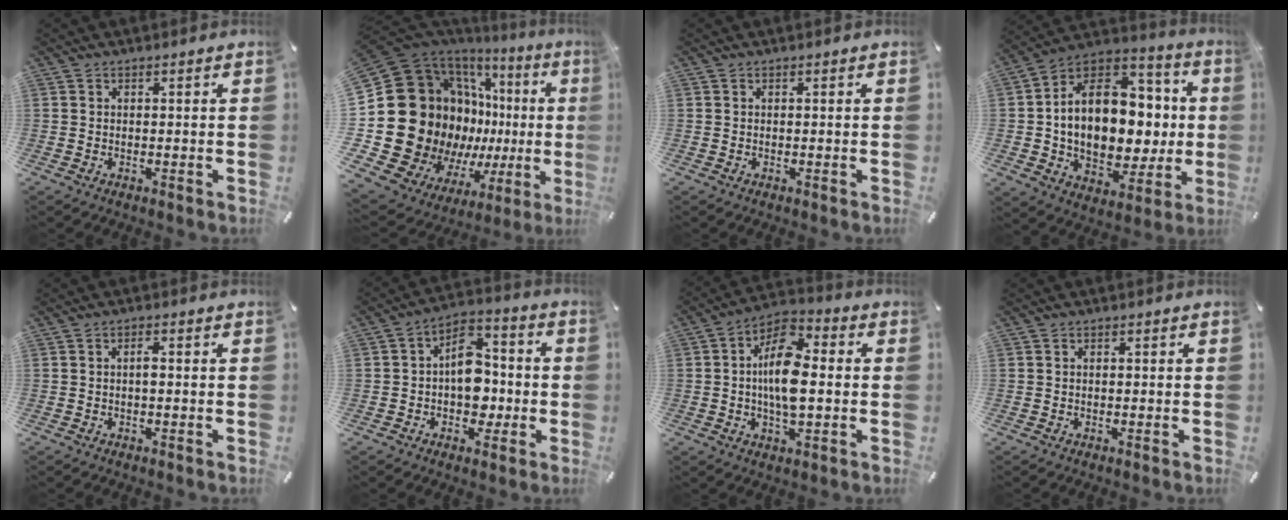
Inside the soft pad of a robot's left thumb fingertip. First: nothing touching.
{"total": 33.3, "force": [-1.2, 23.4, 23.6], "torque": [-0.391, -0.070, 0.060]}
{"total": 0.0}
{"total": 18.2, "force": [-0.3, 13.6, 12.1], "torque": [-0.209, -0.015, 0.002]}
{"total": 1.8, "force": [-0.2, 0.7, 1.6], "torque": [-0.032, 0.002, -0.005]}
{"total": 11.1, "force": [-1.1, 8.5, 7.1], "torque": [-0.093, 0.013, -0.018]}
{"total": 12.3, "force": [-0.5, 6.4, 10.5], "torque": [-0.202, 0.009, -0.008]}
{"total": 0.5, "force": [-0.2, 0.4, 0.3], "torque": [-0.007, 0.001, -0.004]}